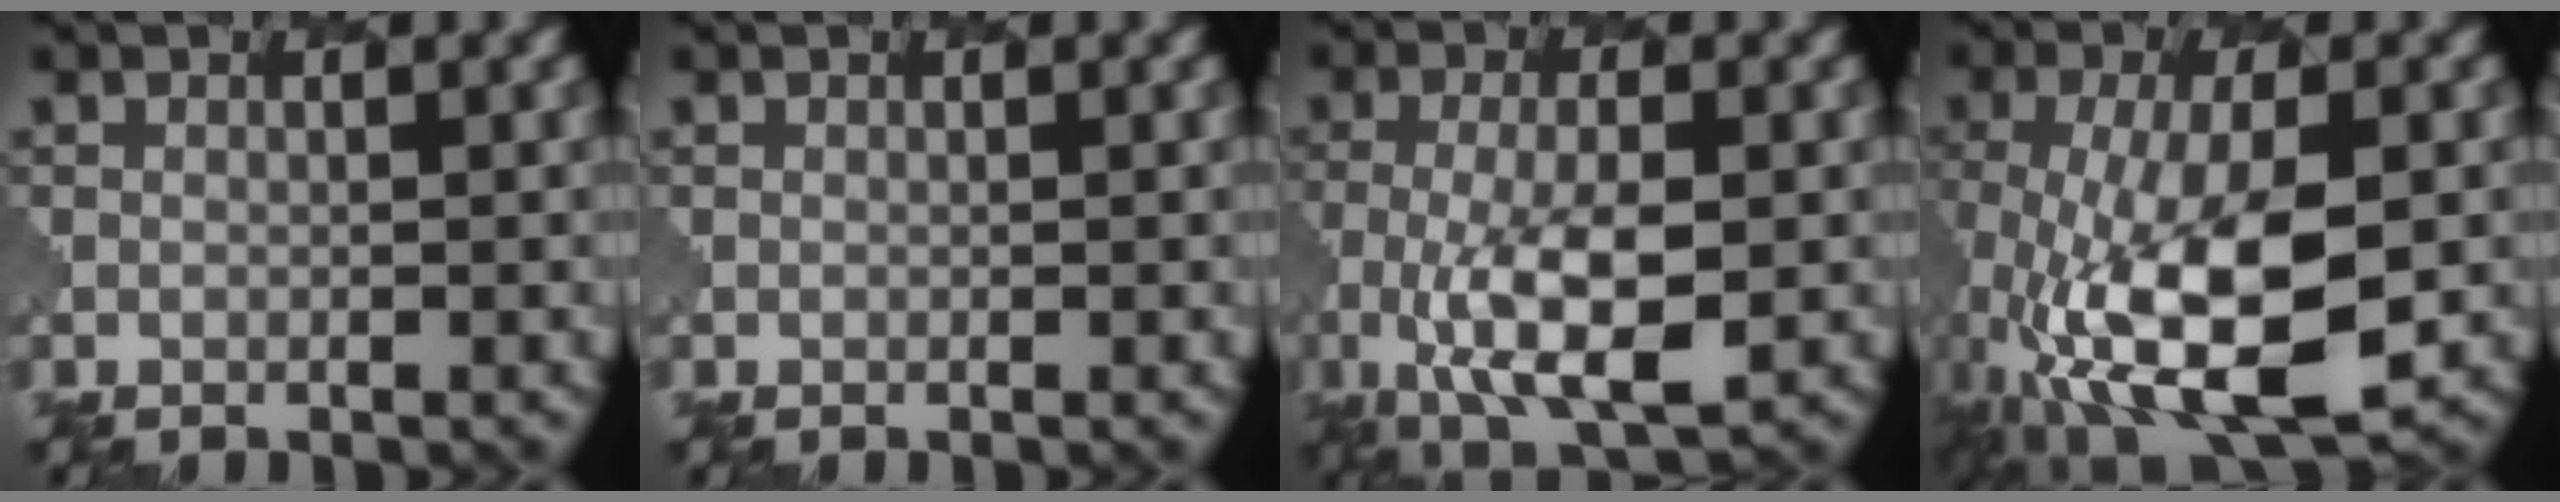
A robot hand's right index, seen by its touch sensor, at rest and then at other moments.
{"total": 0.0}
{"total": 7.7, "force": [-1.7, 2.9, 6.9], "torque": [-0.138, -0.011, -0.024]}
{"total": 12.5, "force": [-4.0, 4.8, 10.9], "torque": [-0.210, -0.017, -0.067]}